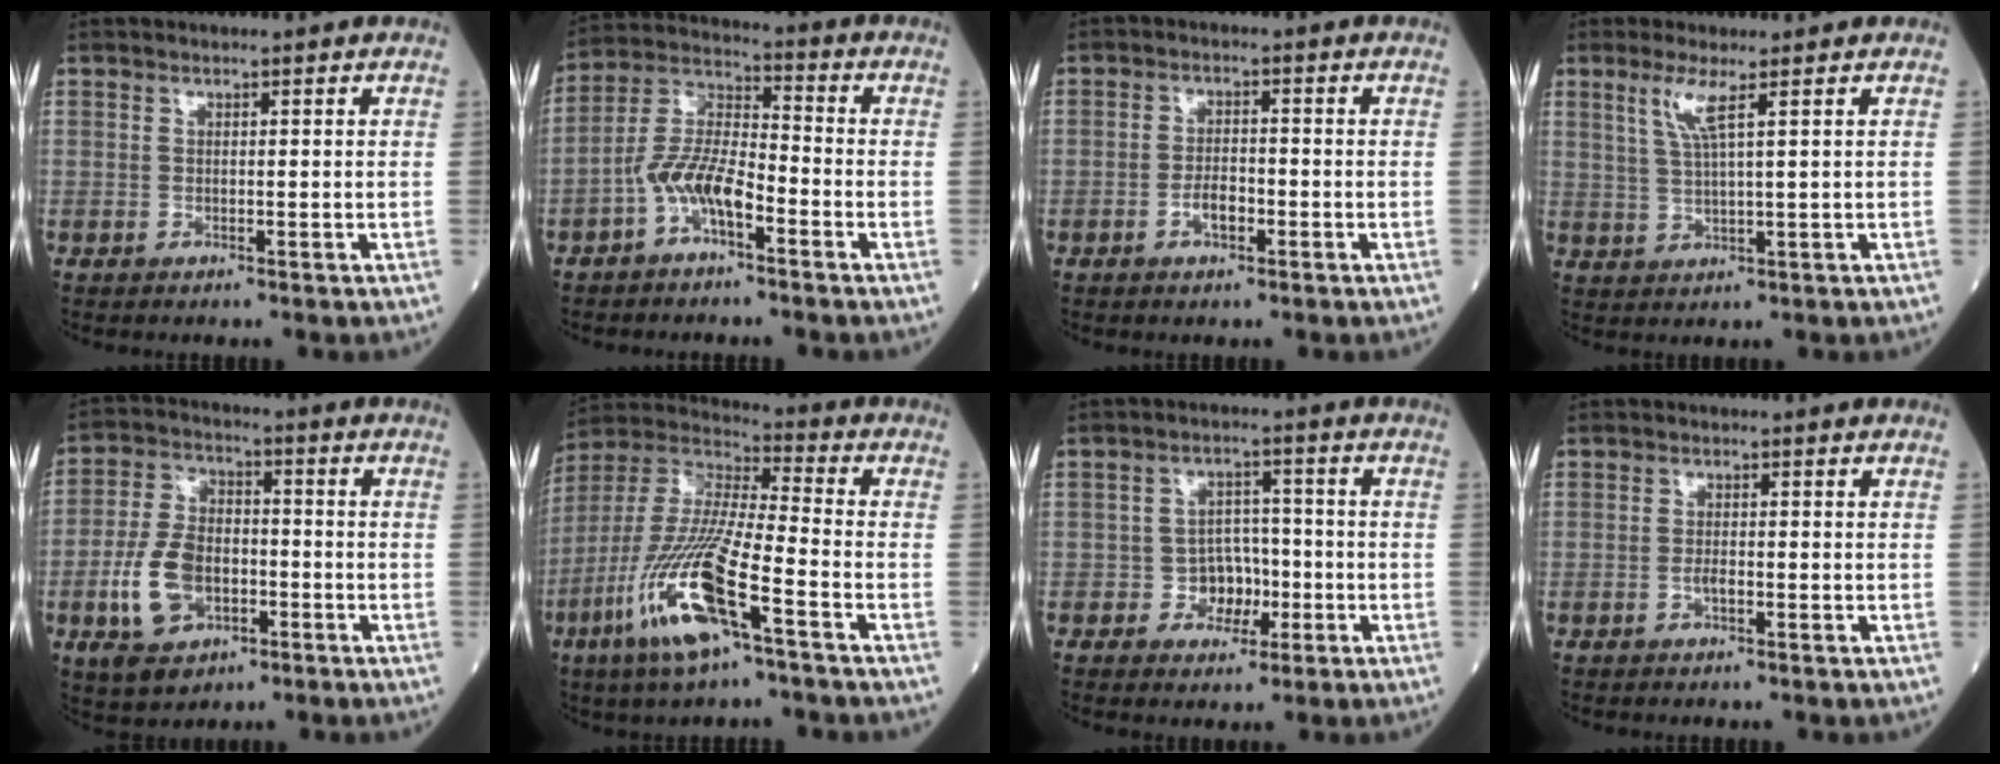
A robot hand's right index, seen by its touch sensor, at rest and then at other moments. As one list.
[{"total": 8.7, "force": [-3.9, 3.1, 7.2], "torque": [-0.153, 0.019, -0.077]}, {"total": 3.2, "force": [-1.3, 1.4, 2.5], "torque": [-0.045, 0.004, -0.023]}, {"total": 4.1, "force": [2.0, -0.3, 3.5], "torque": [-0.078, -0.003, 0.044]}, {"total": 10.9, "force": [-3.5, 6.6, 7.9], "torque": [-0.174, 0.008, -0.060]}, {"total": 18.0, "force": [-7.9, 2.4, 15.9], "torque": [-0.354, -0.030, -0.154]}, {"total": 5.0, "force": [-1.5, 4.2, 2.4], "torque": [-0.028, 0.016, -0.023]}, {"total": 1.4, "force": [-0.5, 0.5, 1.2], "torque": [-0.023, 0.002, -0.009]}]